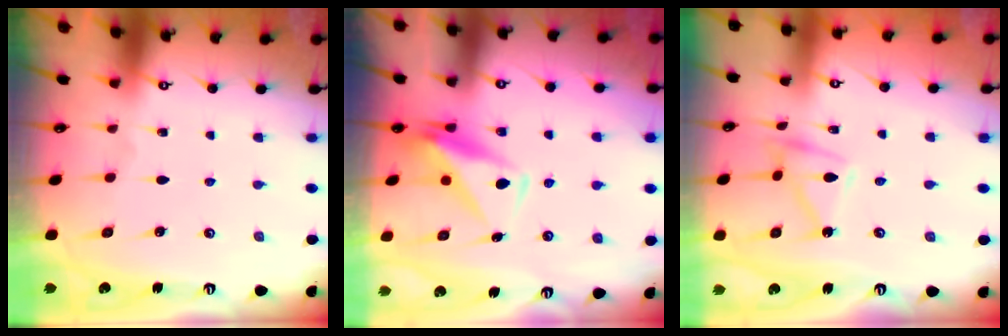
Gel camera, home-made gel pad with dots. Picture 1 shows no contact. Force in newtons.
{"total": 9.4, "press": 9.3, "slide": 1.5}
{"total": 9.5, "press": 9.5, "slide": 0.3}